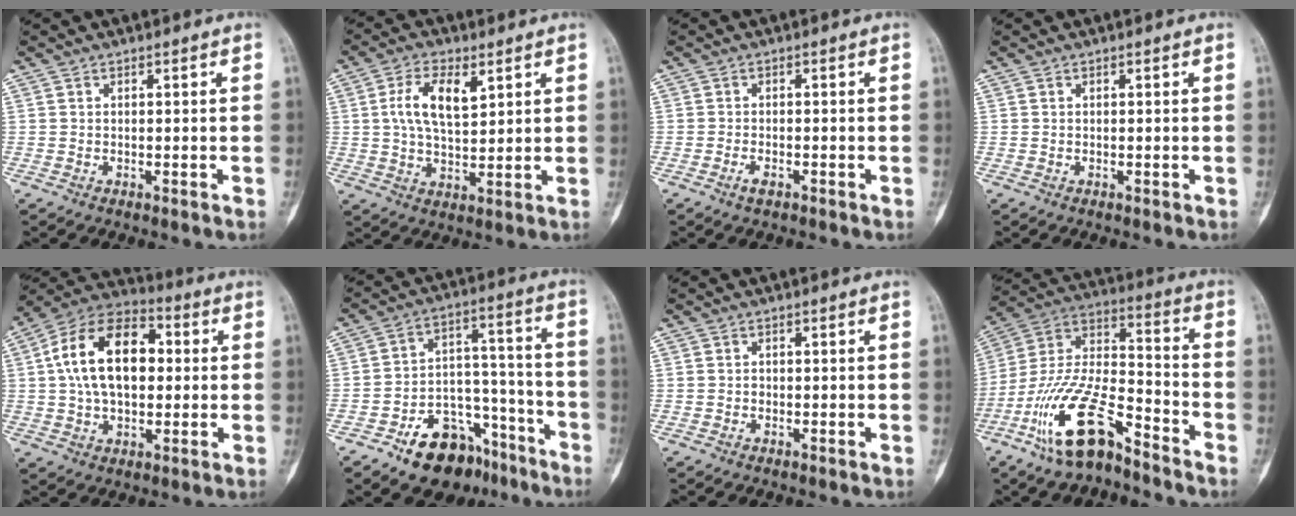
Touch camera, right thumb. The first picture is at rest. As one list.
[{"total": 9.1, "force": [3.0, 4.5, 7.4], "torque": [-0.131, -0.007, 0.056]}, {"total": 1.7, "force": [-1.0, 0.7, 1.1], "torque": [-0.026, 0.001, -0.021]}, {"total": 0.0}, {"total": 18.3, "force": [2.5, 11.2, 14.3], "torque": [-0.232, 0.025, 0.037]}, {"total": 16.2, "force": [-10.3, 9.7, 8.0], "torque": [-0.078, 0.094, -0.158]}, {"total": 0.6, "force": [-0.1, 0.5, 0.3], "torque": [-0.004, 0.002, -0.002]}, {"total": 17.4, "force": [-11.0, 6.2, 11.9], "torque": [-0.230, 0.076, -0.211]}]